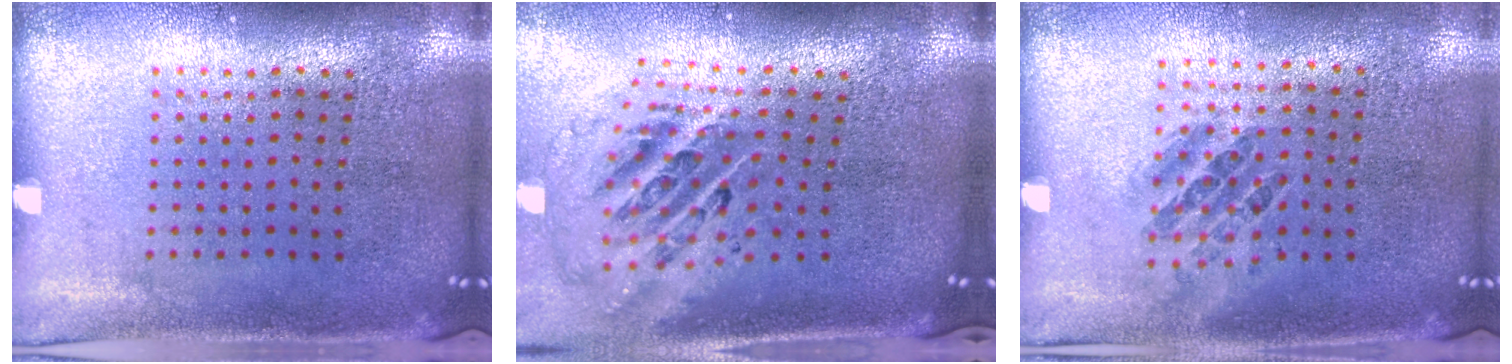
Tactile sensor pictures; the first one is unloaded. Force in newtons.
{"total": 2.8, "press": 1.9, "slide": 2.1}
{"total": 0.9, "press": 0.8, "slide": 0.5}